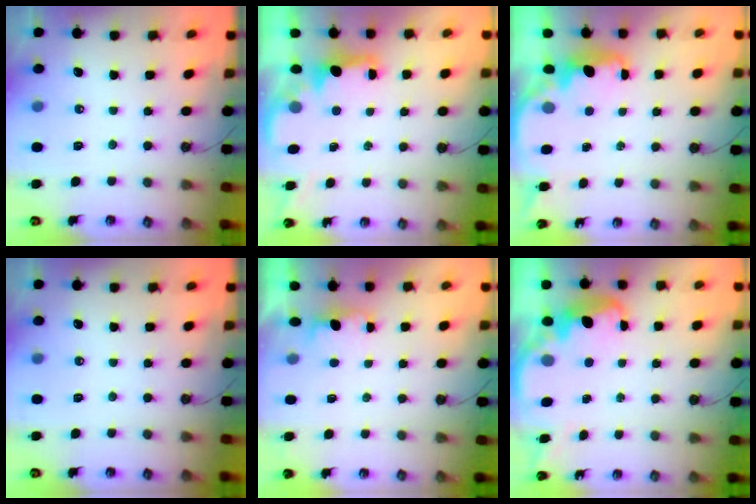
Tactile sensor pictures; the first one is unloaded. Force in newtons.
{"total": 1.8, "press": 1.6, "slide": 0.8}
{"total": 2.3, "press": 2.2, "slide": 0.5}
{"total": 0.0}
{"total": 0.8, "press": 0.2, "slide": 0.7}
{"total": 3.4, "press": 3.3, "slide": 0.7}